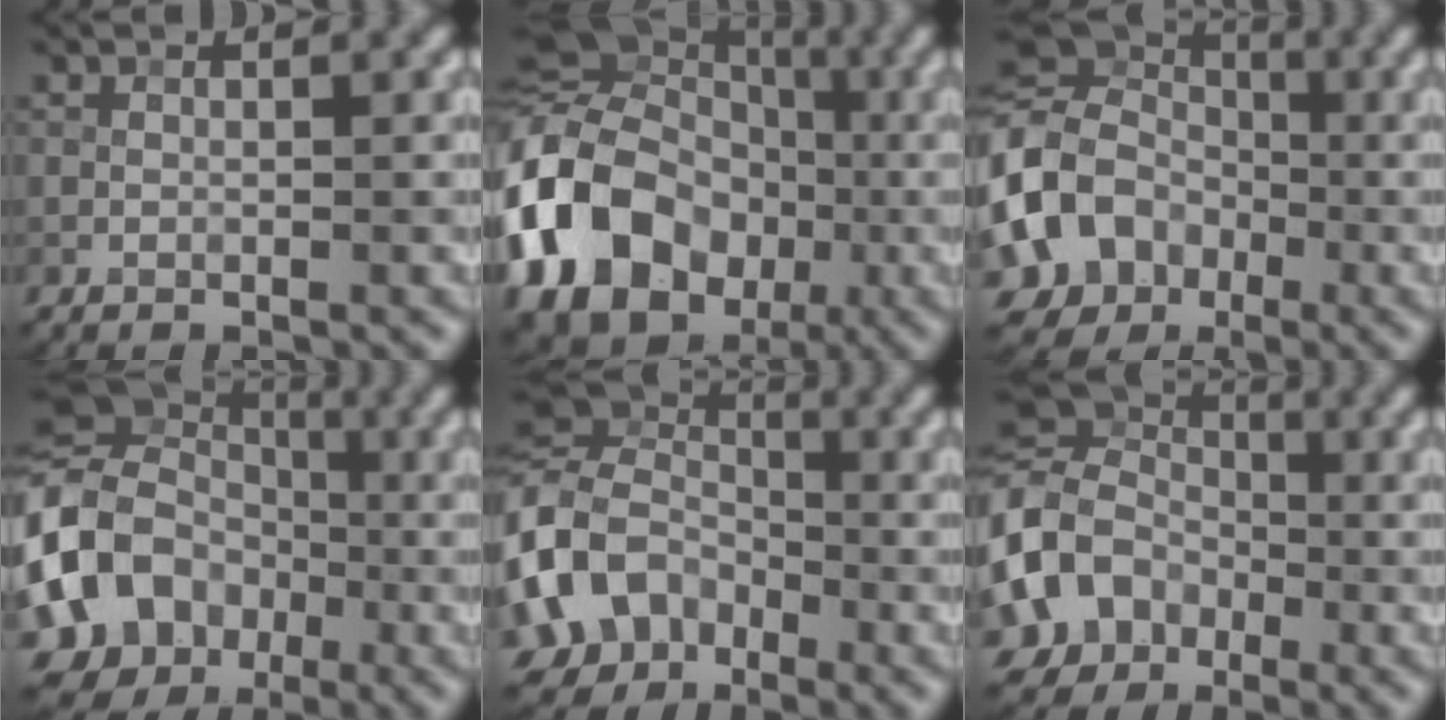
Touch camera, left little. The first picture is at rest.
{"total": 18.0, "force": [-4.6, 14.7, 9.3], "torque": [-0.216, -0.008, -0.112]}
{"total": 9.5, "force": [-2.0, 8.1, 4.5], "torque": [-0.109, -0.001, -0.050]}
{"total": 11.7, "force": [-2.6, 10.0, 5.5], "torque": [-0.131, -0.005, -0.065]}
{"total": 9.1, "force": [-2.6, 7.5, 4.3], "torque": [-0.114, 0.002, -0.066]}
{"total": 8.2, "force": [-1.9, 7.0, 3.8], "torque": [-0.094, 0.004, -0.051]}